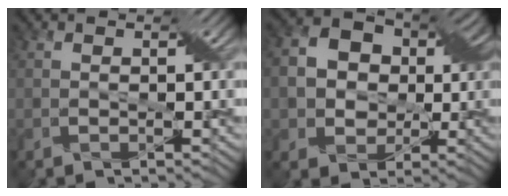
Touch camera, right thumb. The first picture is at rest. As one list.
[{"total": 10.1, "force": [0.8, 8.6, 5.2], "torque": [-0.116, 0.011, 0.005]}]